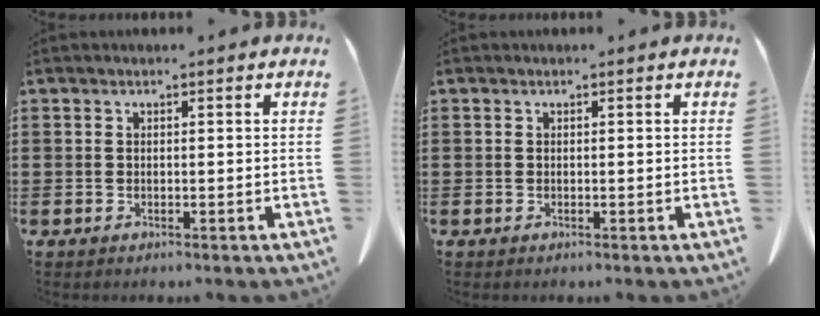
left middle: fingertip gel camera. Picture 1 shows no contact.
{"total": 0.0}